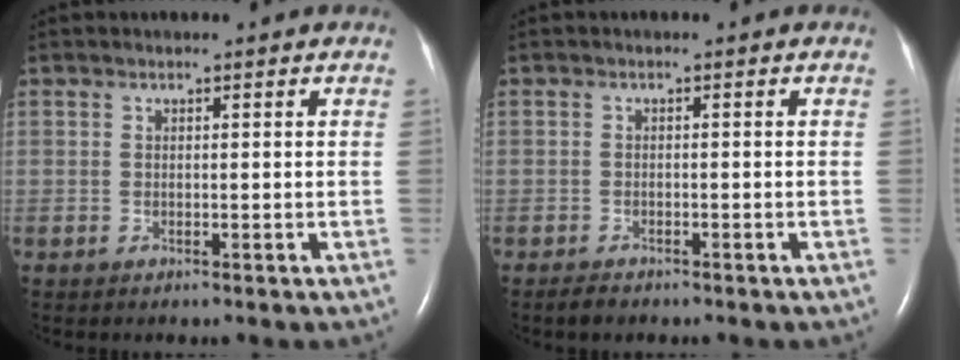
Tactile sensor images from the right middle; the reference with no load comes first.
{"total": 1.5, "force": [-1.3, 0.6, 0.5], "torque": [-0.014, -0.001, -0.019]}